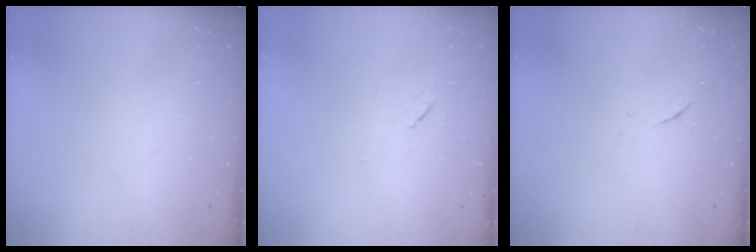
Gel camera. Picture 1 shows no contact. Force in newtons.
{"total": 5.4, "press": 5.3, "slide": 1.0}
{"total": 5.2, "press": 5.1, "slide": 0.7}